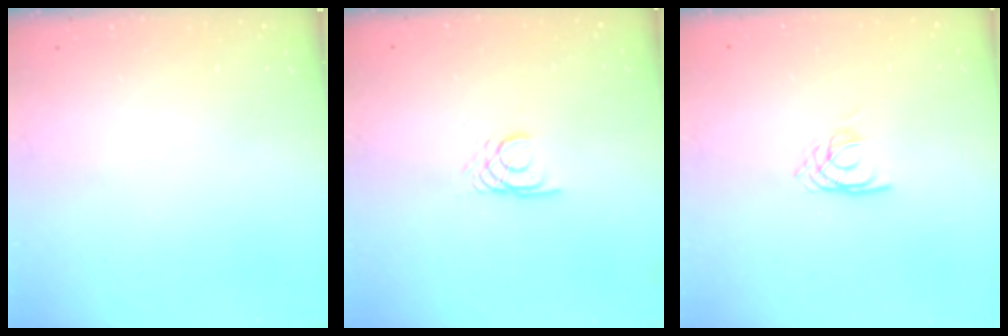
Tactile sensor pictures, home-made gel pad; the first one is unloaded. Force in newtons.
{"total": 2.7, "press": 2.7, "slide": 0.1}
{"total": 5.1, "press": 5.1, "slide": 0.4}